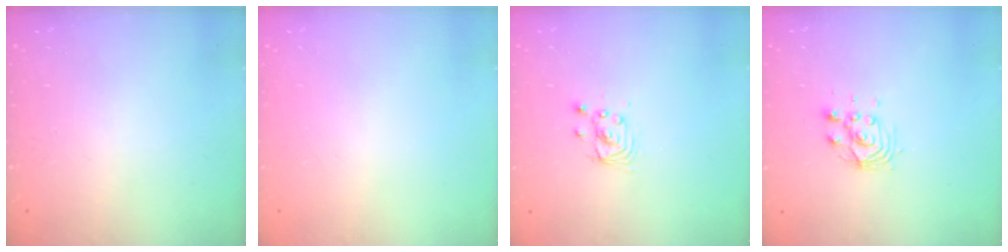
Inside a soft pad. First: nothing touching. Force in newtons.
{"total": 0.0}
{"total": 2.9, "press": 2.9, "slide": 0.0}
{"total": 5.0, "press": 5.0, "slide": 0.2}